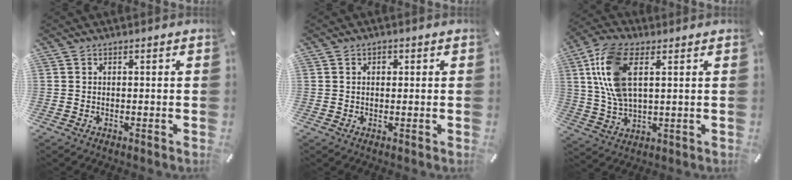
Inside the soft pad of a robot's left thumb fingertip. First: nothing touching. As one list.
[{"total": 1.6, "force": [0.3, 1.1, 1.1], "torque": [-0.015, 0.004, 0.002]}, {"total": 12.2, "force": [4.1, 6.3, 9.7], "torque": [-0.224, -0.001, 0.072]}]